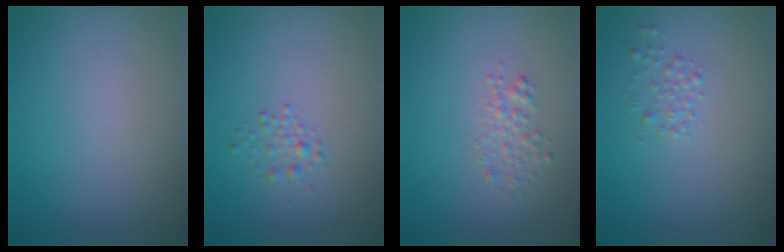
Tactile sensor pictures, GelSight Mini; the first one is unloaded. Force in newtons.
{"total": 1.3, "press": 1.3, "slide": 0.0}
{"total": 1.6, "press": 1.6, "slide": 0.1}
{"total": 1.1, "press": 1.1, "slide": 0.0}